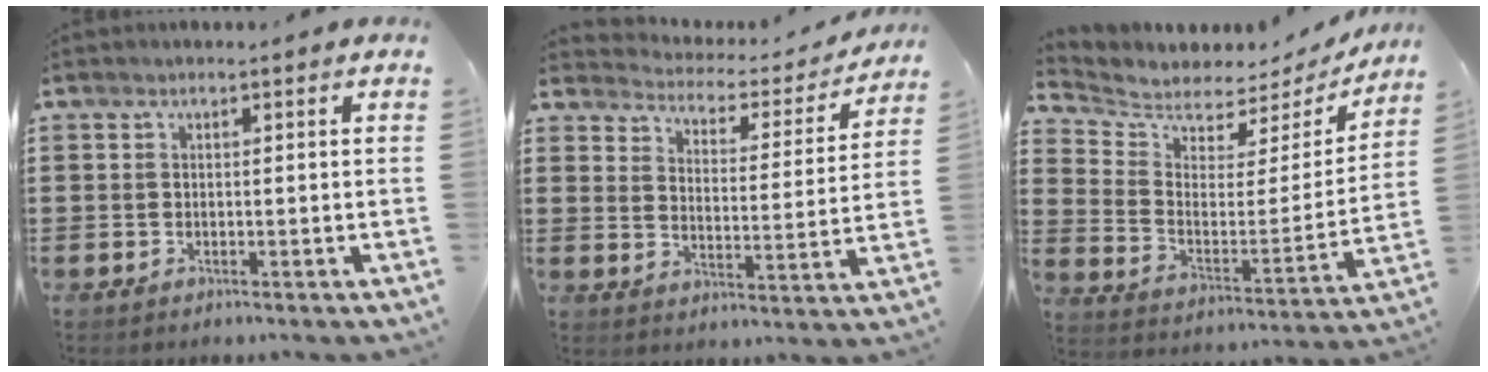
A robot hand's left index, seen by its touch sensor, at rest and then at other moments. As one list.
[{"total": 2.8, "force": [2.7, 0.7, 0.2], "torque": [-0.027, -0.026, 0.038]}, {"total": 5.1, "force": [4.8, 1.8, 0.2], "torque": [-0.042, -0.041, 0.080]}]